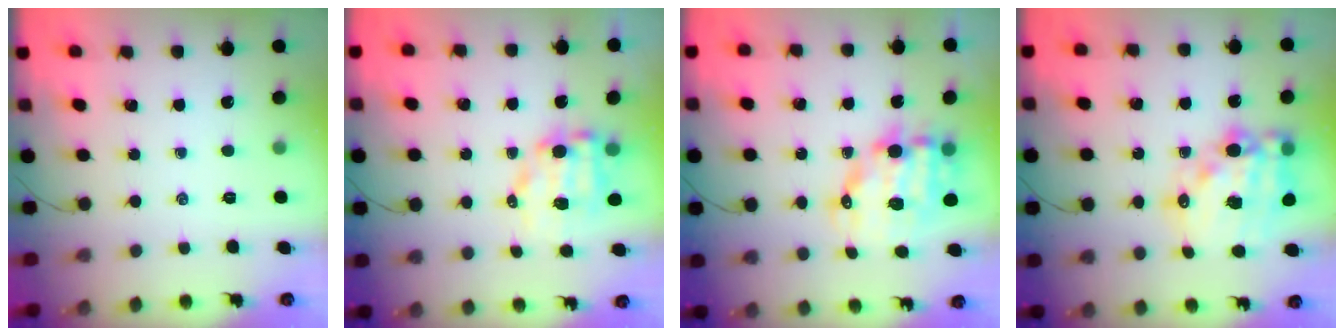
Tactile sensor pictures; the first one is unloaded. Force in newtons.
{"total": 8.4, "press": 8.2, "slide": 1.7}
{"total": 12.6, "press": 12.2, "slide": 2.7}
{"total": 19.2, "press": 18.7, "slide": 4.1}